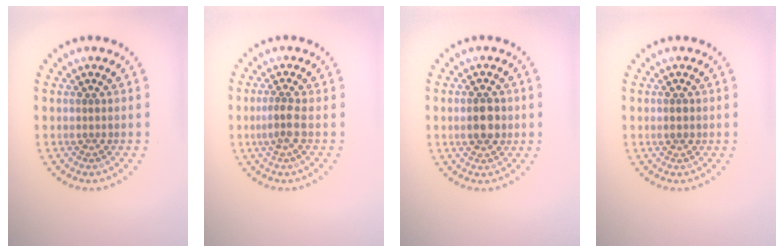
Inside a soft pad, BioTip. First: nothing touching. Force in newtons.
{"total": 1.9, "press": 1.5, "slide": 1.2}
{"total": 3.0, "press": 3.0, "slide": 0.1}
{"total": 1.2, "press": 1.2, "slide": 0.0}